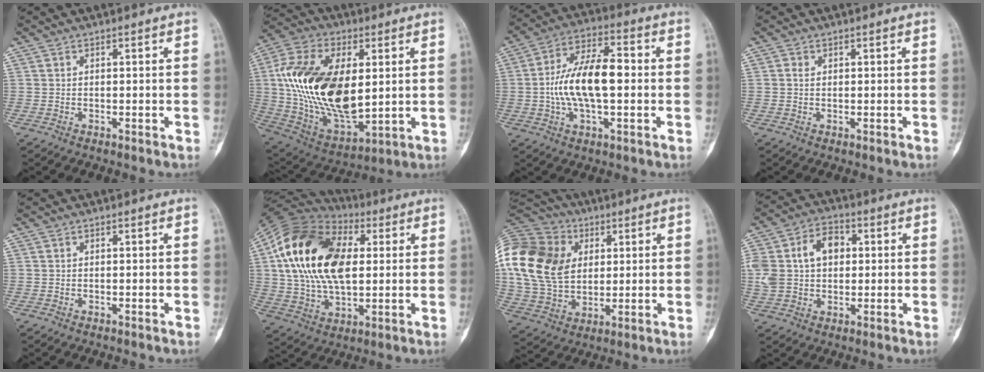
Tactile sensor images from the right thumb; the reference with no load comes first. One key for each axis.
{"total": 25.5, "fx": 3.0, "fy": 14.0, "fz": 21.1, "tx": -0.401, "ty": -0.015, "tz": 0.061}
{"total": 14.5, "fx": -0.5, "fy": 6.6, "fz": 12.9, "tx": -0.235, "ty": 0.025, "tz": -0.015}
{"total": 0.9, "fx": 0.2, "fy": 0.7, "fz": 0.4, "tx": -0.007, "ty": 0.001, "tz": 0.003}
{"total": 0.0}
{"total": 23.9, "fx": 4.6, "fy": 14.0, "fz": 18.7, "tx": -0.344, "ty": 0.003, "tz": 0.074}
{"total": 24.7, "fx": 5.0, "fy": 18.3, "fz": 15.8, "tx": -0.331, "ty": 0.017, "tz": 0.098}
{"total": 15.0, "fx": 2.6, "fy": 10.9, "fz": 10.0, "tx": -0.198, "ty": 0.022, "tz": 0.046}